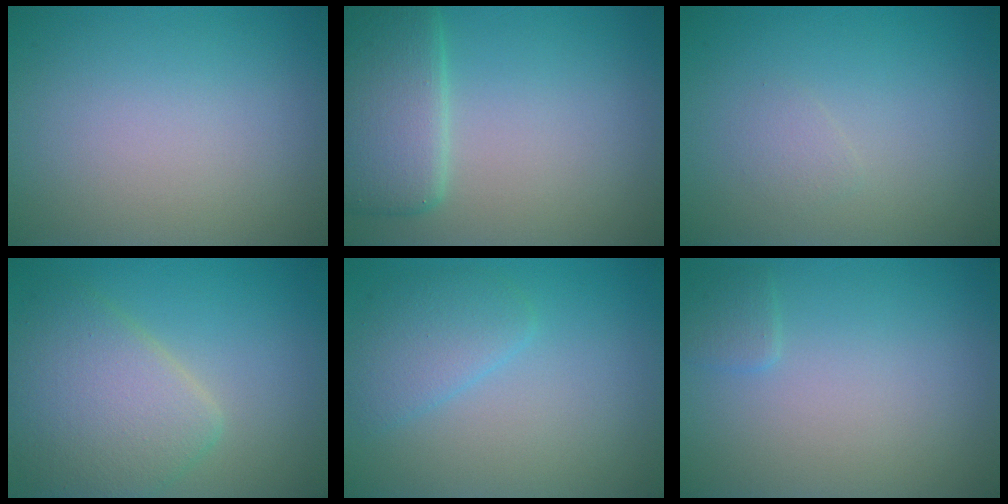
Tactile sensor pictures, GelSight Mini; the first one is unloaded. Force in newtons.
{"total": 5.4, "press": 5.4, "slide": 0.1}
{"total": 0.8, "press": 0.8, "slide": 0.1}
{"total": 6.0, "press": 5.9, "slide": 0.4}
{"total": 2.7, "press": 2.7, "slide": 0.2}
{"total": 0.9, "press": 0.9, "slide": 0.1}